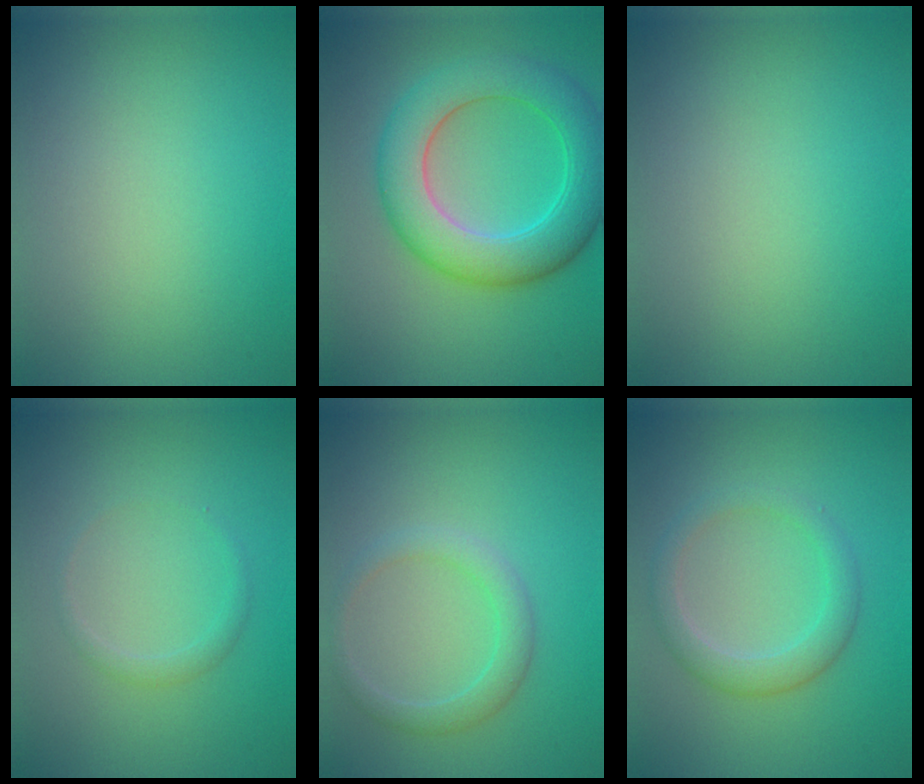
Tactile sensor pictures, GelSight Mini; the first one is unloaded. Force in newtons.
{"total": 7.7, "press": 7.7, "slide": 0.3}
{"total": 0.0}
{"total": 1.1, "press": 1.1, "slide": 0.0}
{"total": 2.3, "press": 2.3, "slide": 0.2}
{"total": 2.9, "press": 2.9, "slide": 0.2}